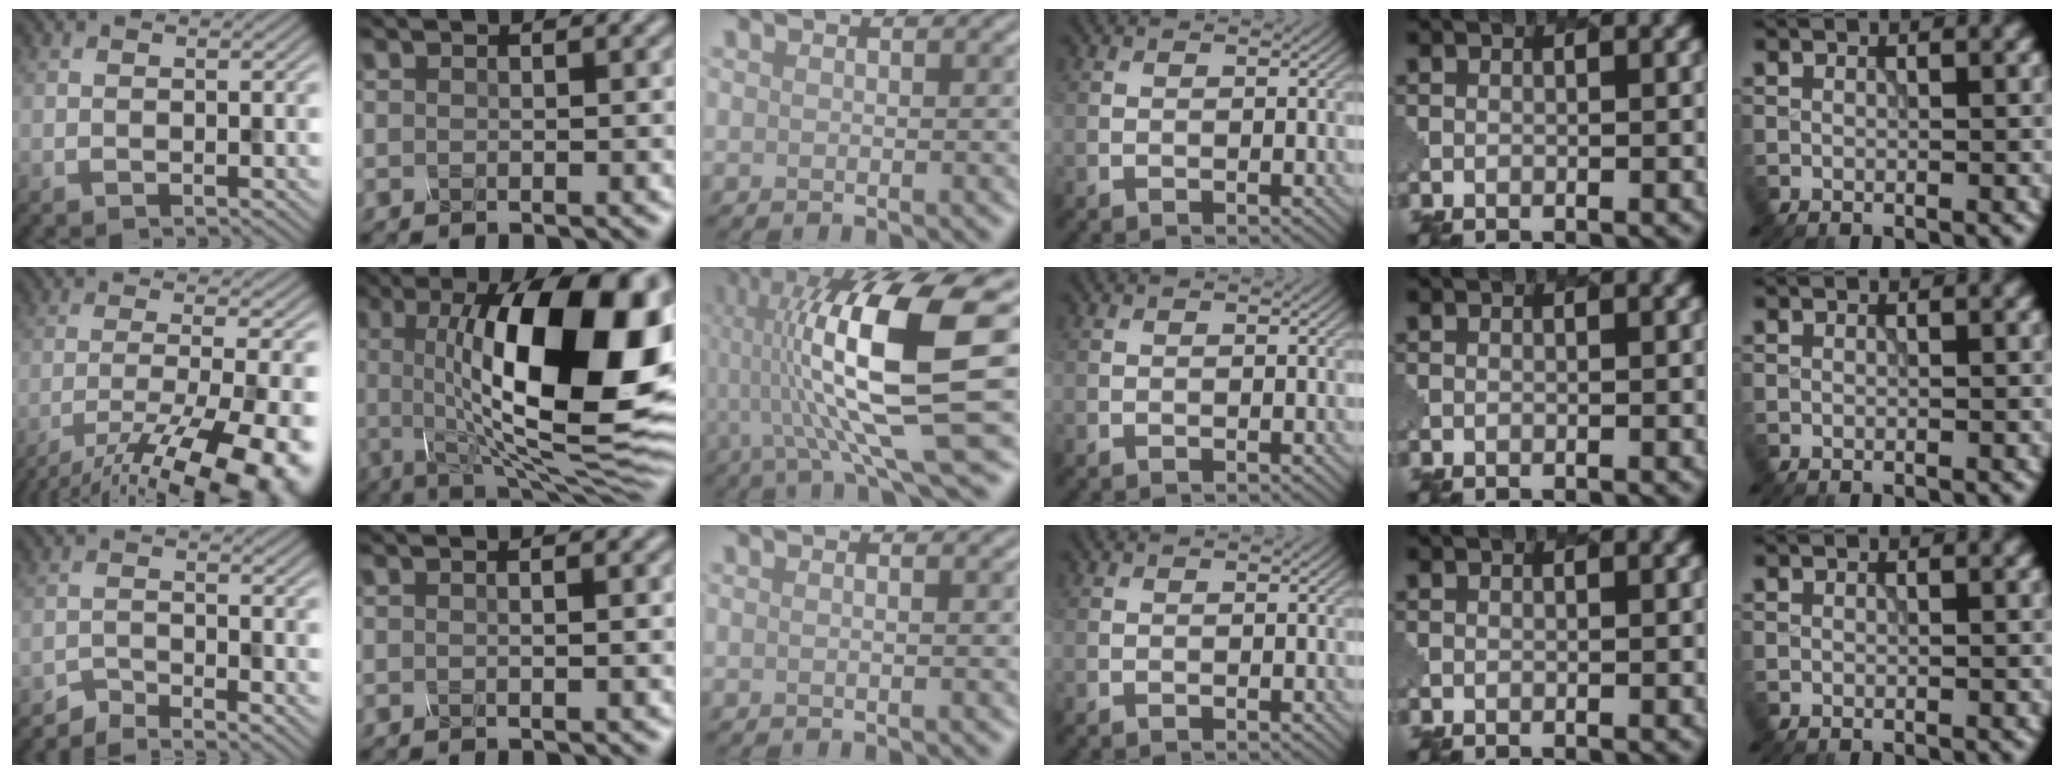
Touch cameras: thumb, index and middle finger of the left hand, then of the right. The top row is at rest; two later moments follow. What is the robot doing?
{"motion": "pour", "object": "mug"}